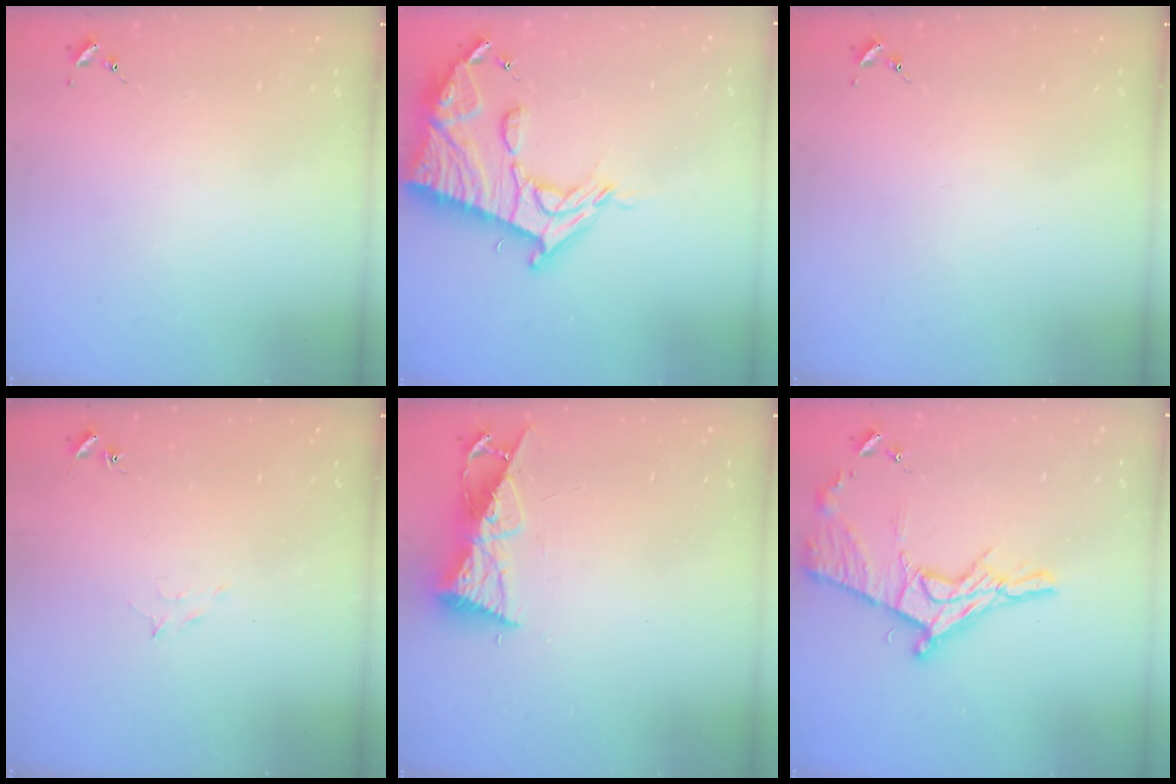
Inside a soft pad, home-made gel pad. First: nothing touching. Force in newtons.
{"total": 19.3, "press": 19.3, "slide": 1.6}
{"total": 0.0}
{"total": 5.3, "press": 5.1, "slide": 1.0}
{"total": 8.9, "press": 8.9, "slide": 0.5}
{"total": 16.9, "press": 16.8, "slide": 1.4}